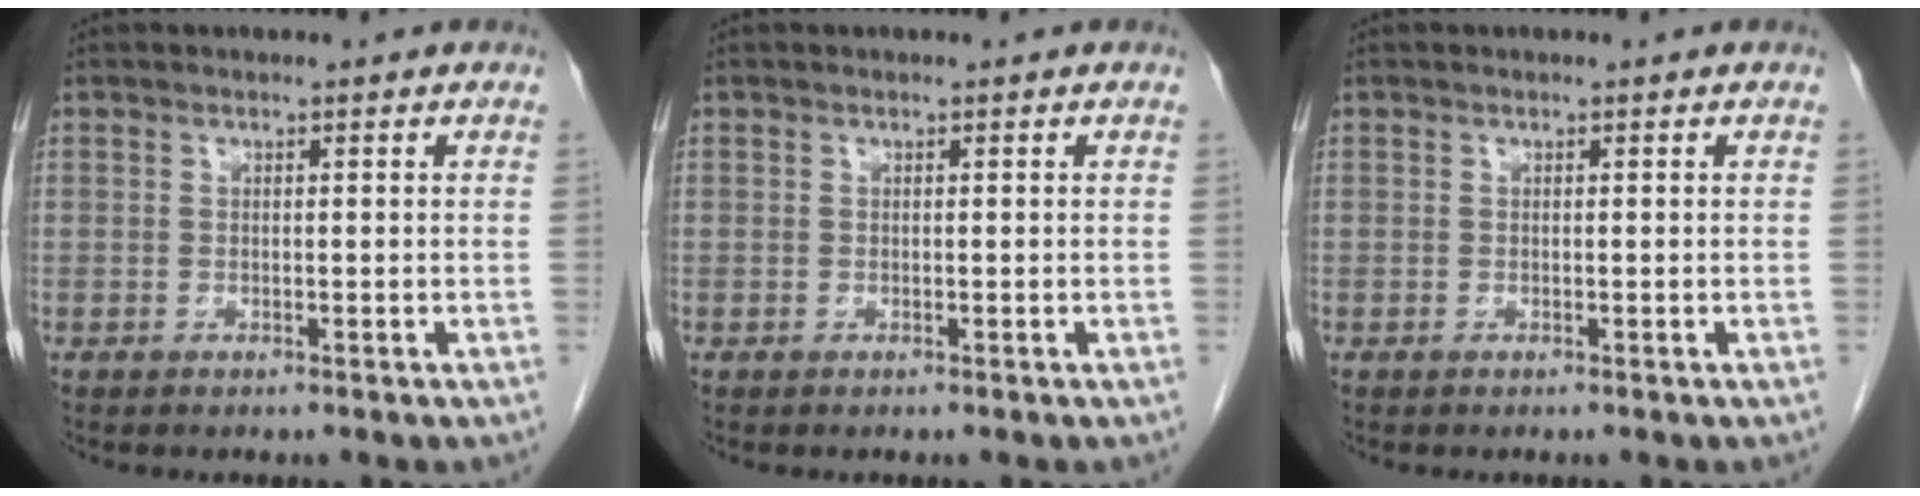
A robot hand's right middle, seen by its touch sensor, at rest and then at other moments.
{"total": 0.0}
{"total": 0.0}